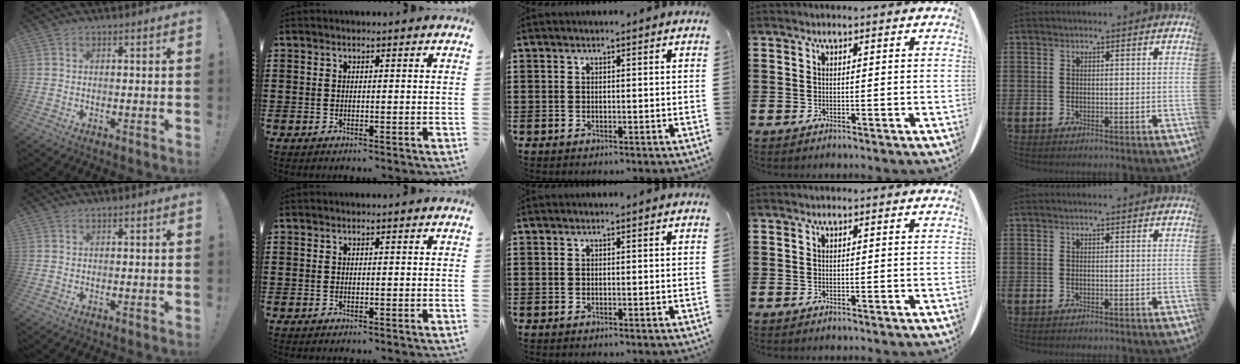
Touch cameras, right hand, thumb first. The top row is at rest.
{}